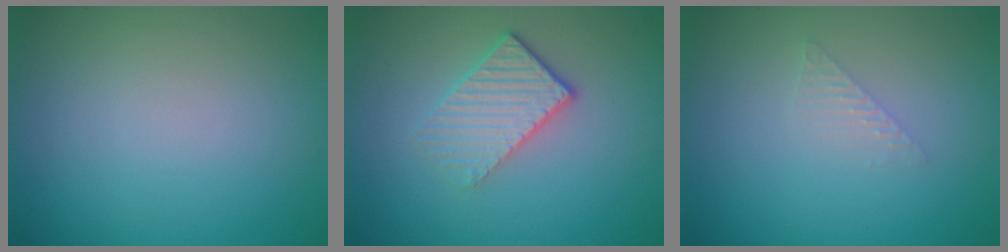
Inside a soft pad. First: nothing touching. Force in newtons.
{"total": 3.1, "press": 2.7, "slide": 1.7}
{"total": 1.0, "press": 1.0, "slide": 0.0}